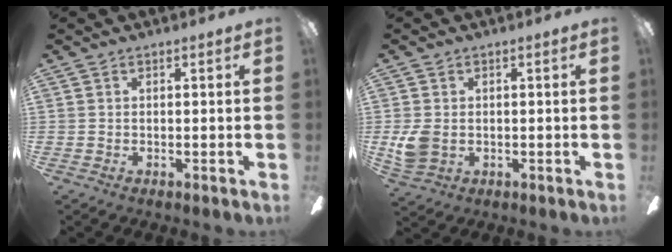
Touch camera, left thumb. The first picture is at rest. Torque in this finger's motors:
{"motor_torque": [0.04, 0.17, 0.23, -0.33, 0.05]}